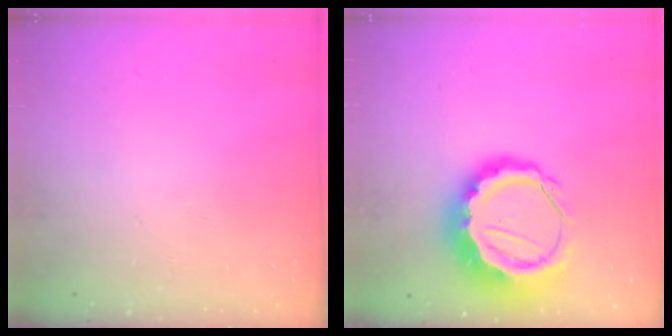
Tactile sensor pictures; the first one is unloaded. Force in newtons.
{"total": 13.5, "press": 13.2, "slide": 2.8}